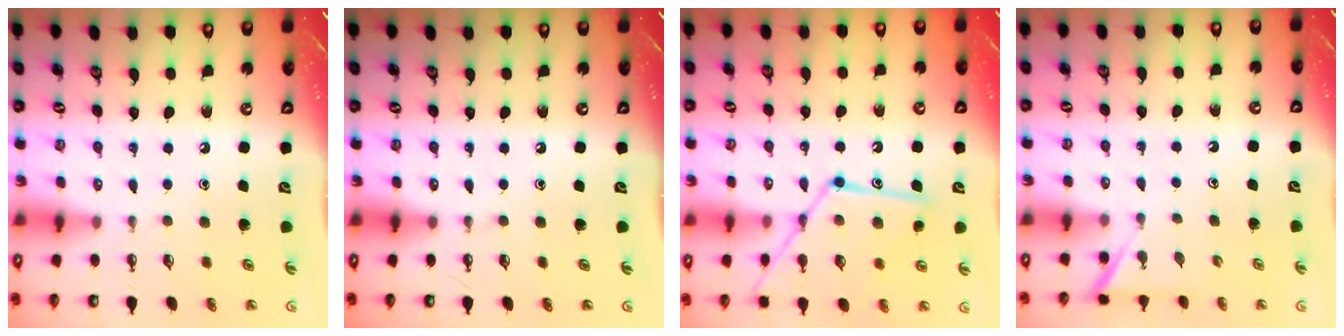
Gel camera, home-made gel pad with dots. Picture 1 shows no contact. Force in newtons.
{"total": 0.0}
{"total": 15.3, "press": 15.2, "slide": 1.3}
{"total": 3.3, "press": 3.3, "slide": 0.4}